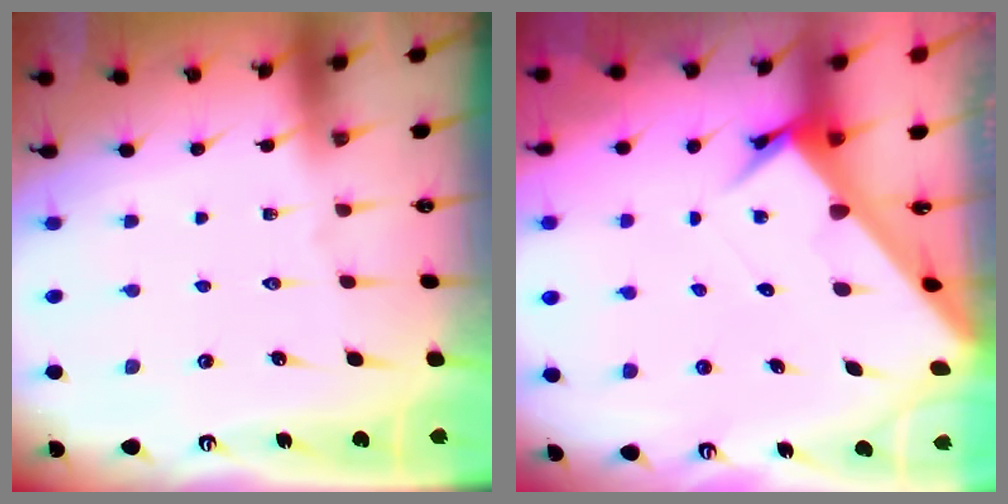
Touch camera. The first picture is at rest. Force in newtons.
{"total": 4.3, "press": 4.3, "slide": 0.2}